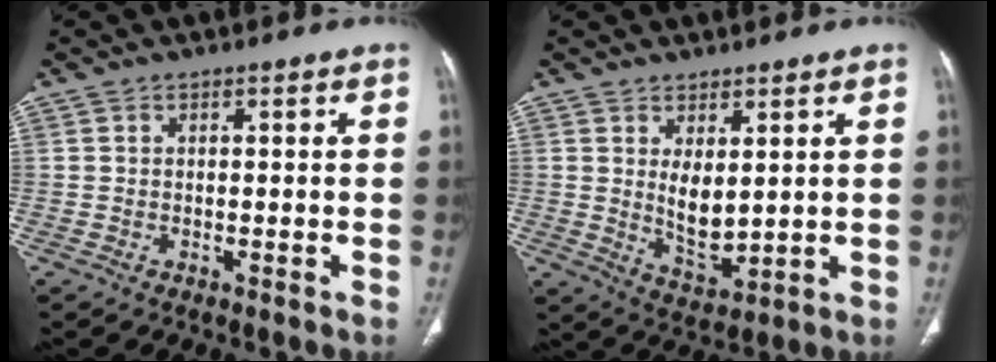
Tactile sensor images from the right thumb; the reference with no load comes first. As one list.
[{"total": 6.3, "force": [1.6, 3.2, 5.2], "torque": [-0.079, -0.027, 0.045]}]